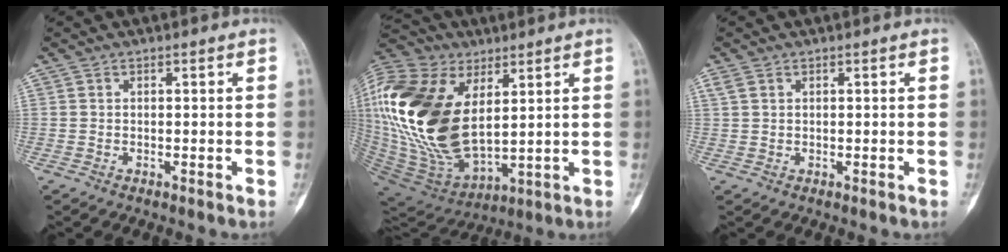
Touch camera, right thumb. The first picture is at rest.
{"total": 28.1, "force": [6.5, 15.9, 22.3], "torque": [-0.489, -0.025, 0.130]}
{"total": 1.5, "force": [0.8, 0.9, 0.9], "torque": [-0.025, 0.009, 0.022]}